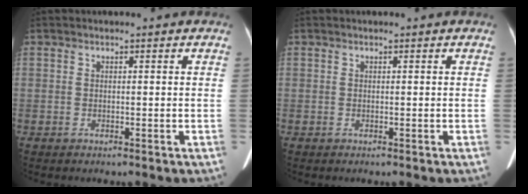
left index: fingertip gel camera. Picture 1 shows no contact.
{"total": 0.0}